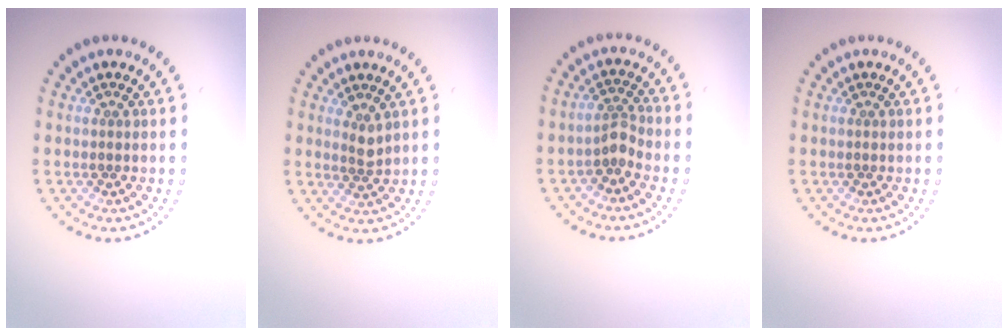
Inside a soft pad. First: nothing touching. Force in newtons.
{"total": 1.4, "press": 1.2, "slide": 0.8}
{"total": 1.9, "press": 1.4, "slide": 1.3}
{"total": 0.0}